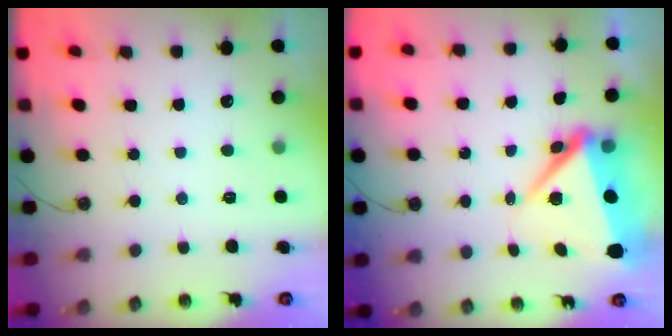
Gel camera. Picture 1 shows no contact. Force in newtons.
{"total": 8.8, "press": 8.7, "slide": 1.3}